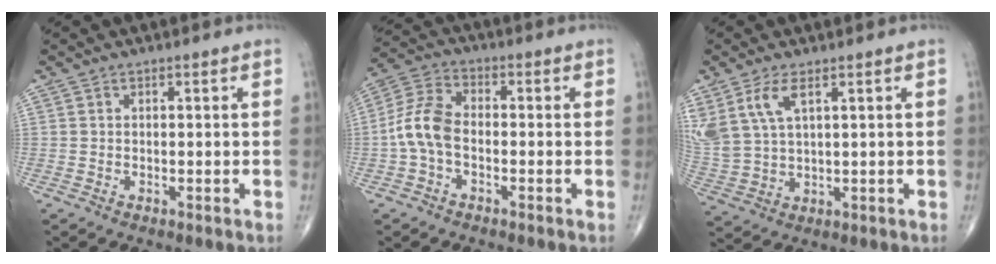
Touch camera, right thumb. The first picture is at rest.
{"total": 8.2, "force": [-1.6, 4.9, 6.3], "torque": [-0.133, 0.027, -0.043]}
{"total": 9.5, "force": [4.4, 4.4, 7.2], "torque": [-0.173, -0.007, 0.102]}